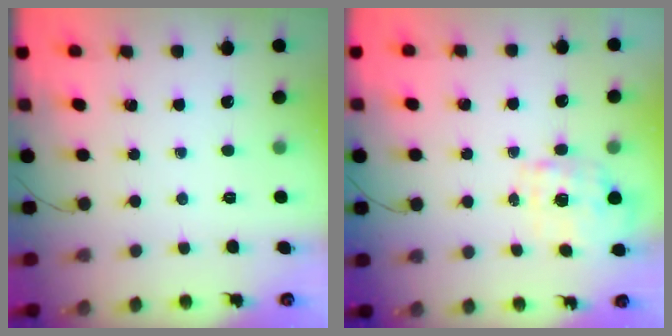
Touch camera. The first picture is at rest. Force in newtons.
{"total": 1.7, "press": 1.6, "slide": 0.6}